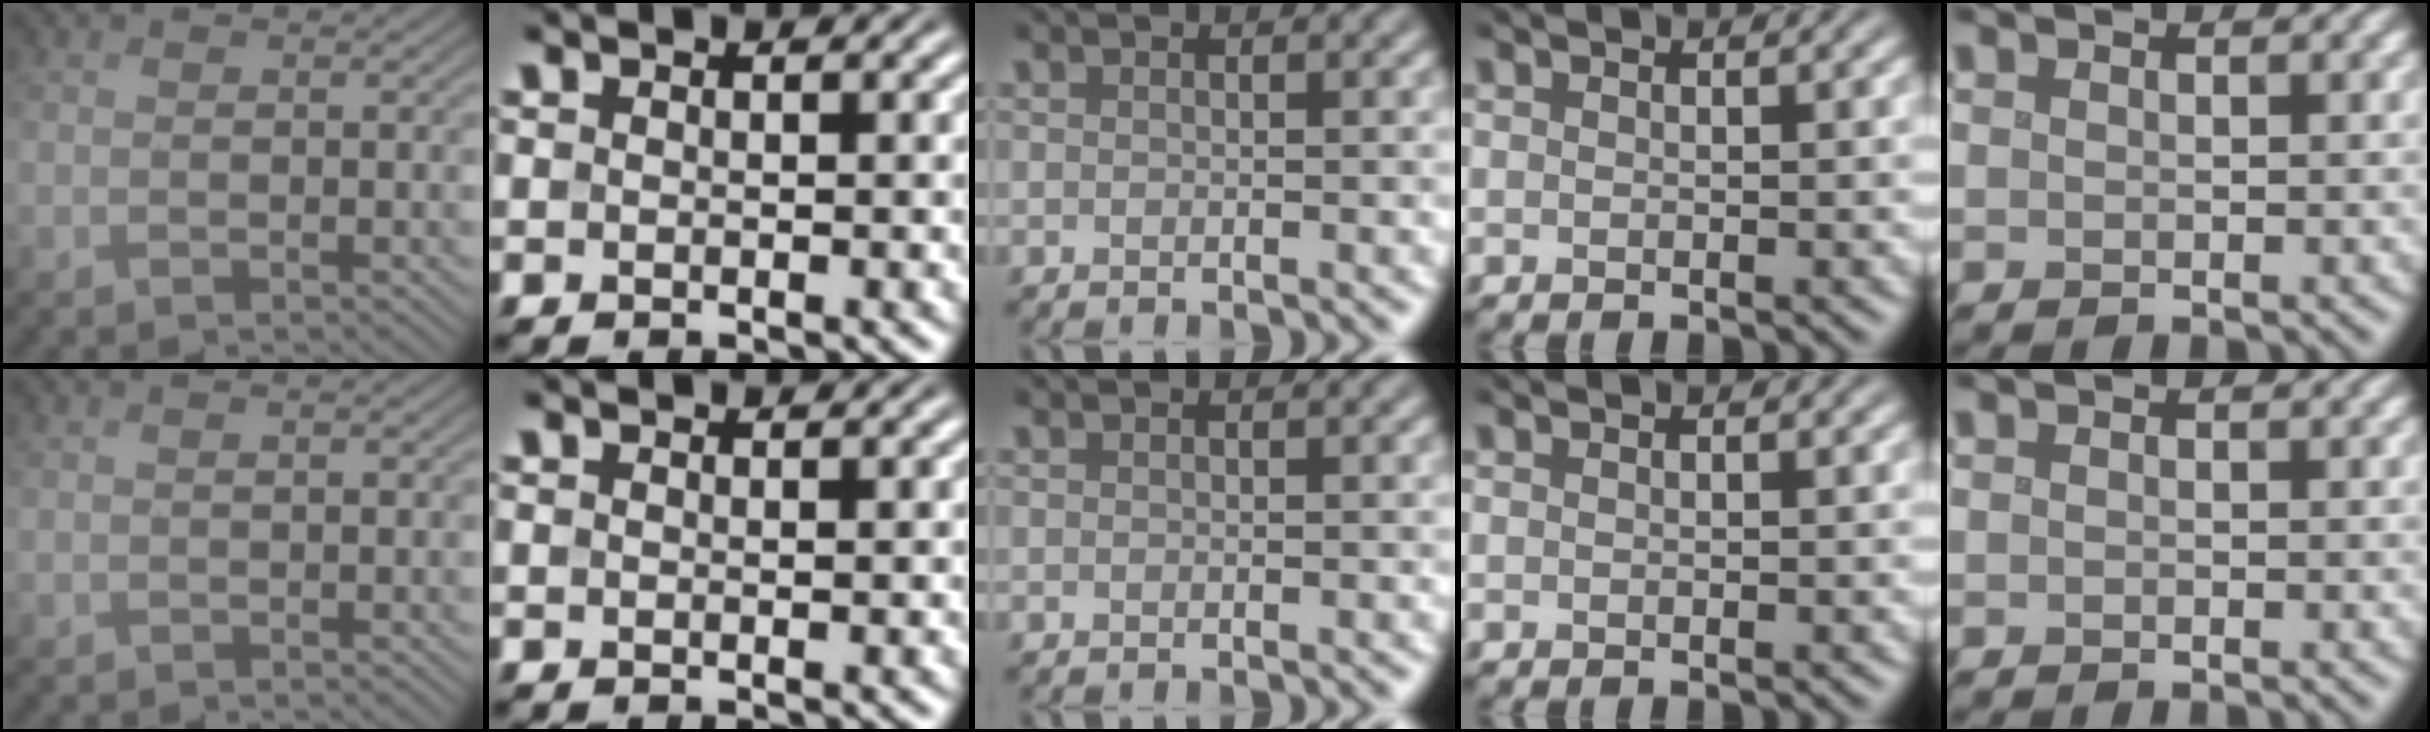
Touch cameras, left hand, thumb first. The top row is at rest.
{"thumb": {"total": 0.8, "force": [0.6, 0.2, 0.4], "torque": [-0.015, 0.000, 0.014]}}